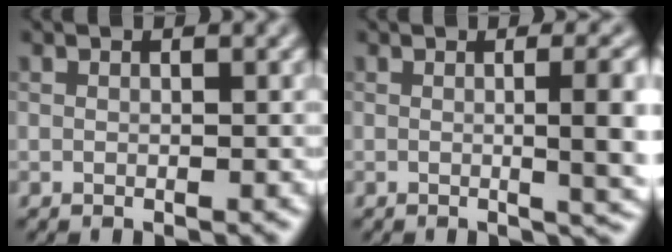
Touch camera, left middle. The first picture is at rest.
{"total": 7.2, "force": [0.2, 2.4, 6.7], "torque": [-0.060, 0.002, 0.004]}